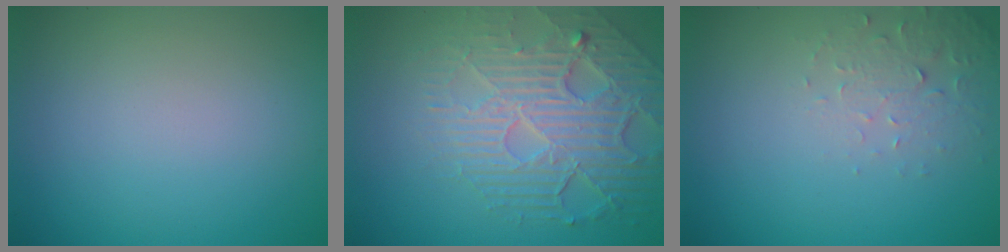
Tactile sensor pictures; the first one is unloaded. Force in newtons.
{"total": 7.0, "press": 5.1, "slide": 4.8}
{"total": 2.2, "press": 2.2, "slide": 0.4}